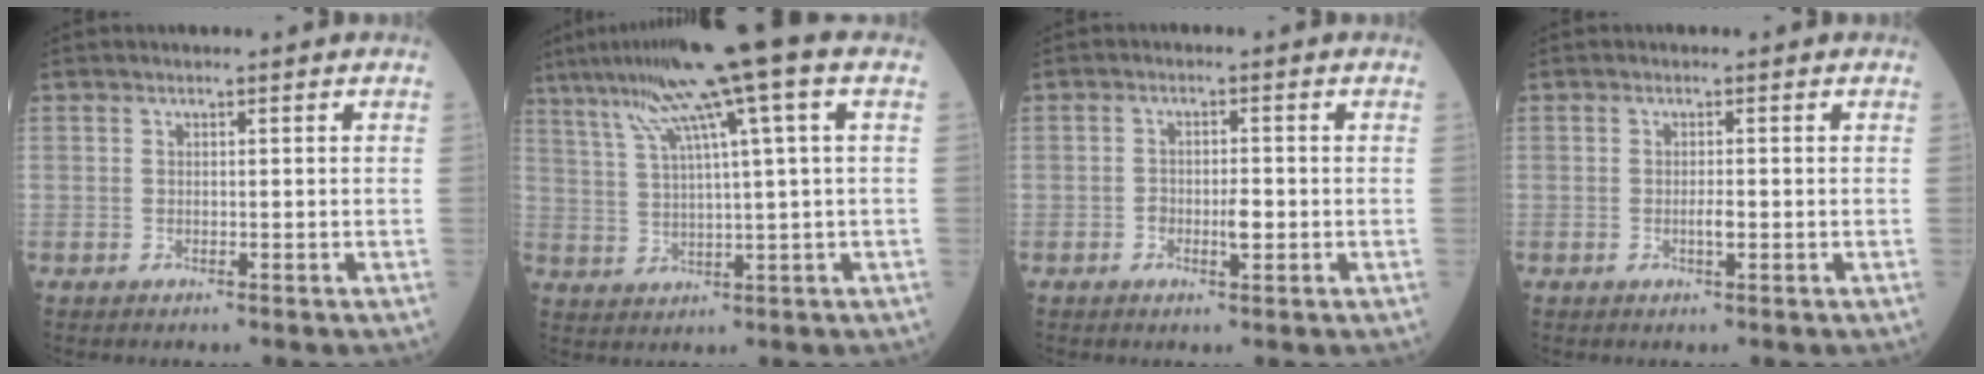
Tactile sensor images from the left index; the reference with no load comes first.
{"total": 13.4, "force": [7.4, -1.1, 11.2], "torque": [-0.188, 0.038, 0.121]}
{"total": 2.5, "force": [-0.7, 0.9, 2.2], "torque": [-0.038, 0.002, -0.009]}
{"total": 1.2, "force": [-0.2, 0.1, 1.2], "torque": [-0.024, -0.002, -0.003]}